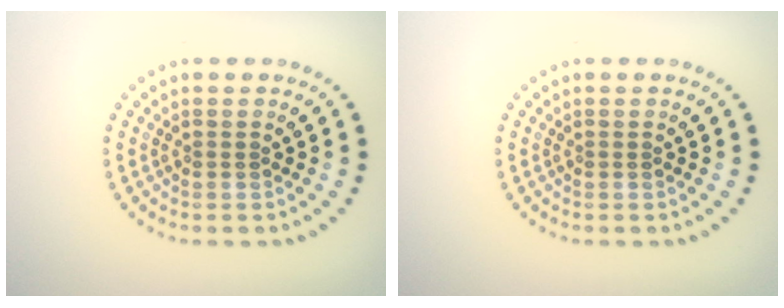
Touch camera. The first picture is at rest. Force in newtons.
{"total": 0.0}